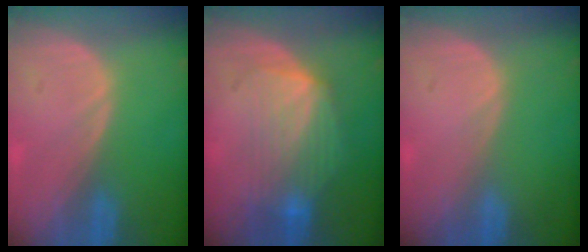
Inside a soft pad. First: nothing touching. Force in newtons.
{"total": 7.3, "press": 7.2, "slide": 1.3}
{"total": 0.0}